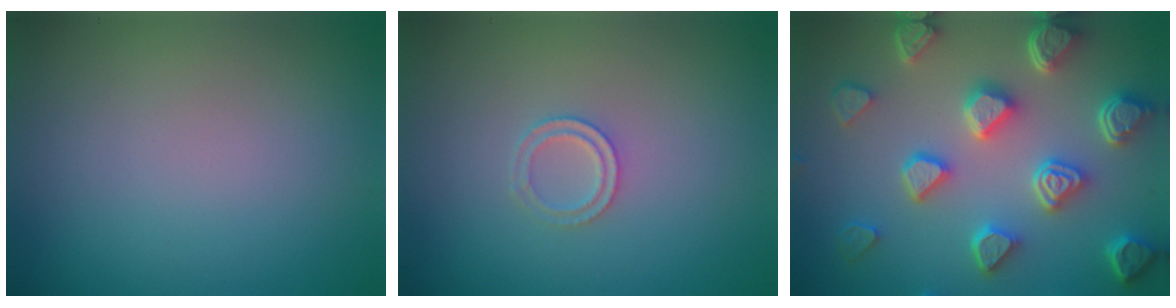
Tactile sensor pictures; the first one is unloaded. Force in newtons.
{"total": 1.4, "press": 1.4, "slide": 0.3}
{"total": 7.2, "press": 5.8, "slide": 4.4}